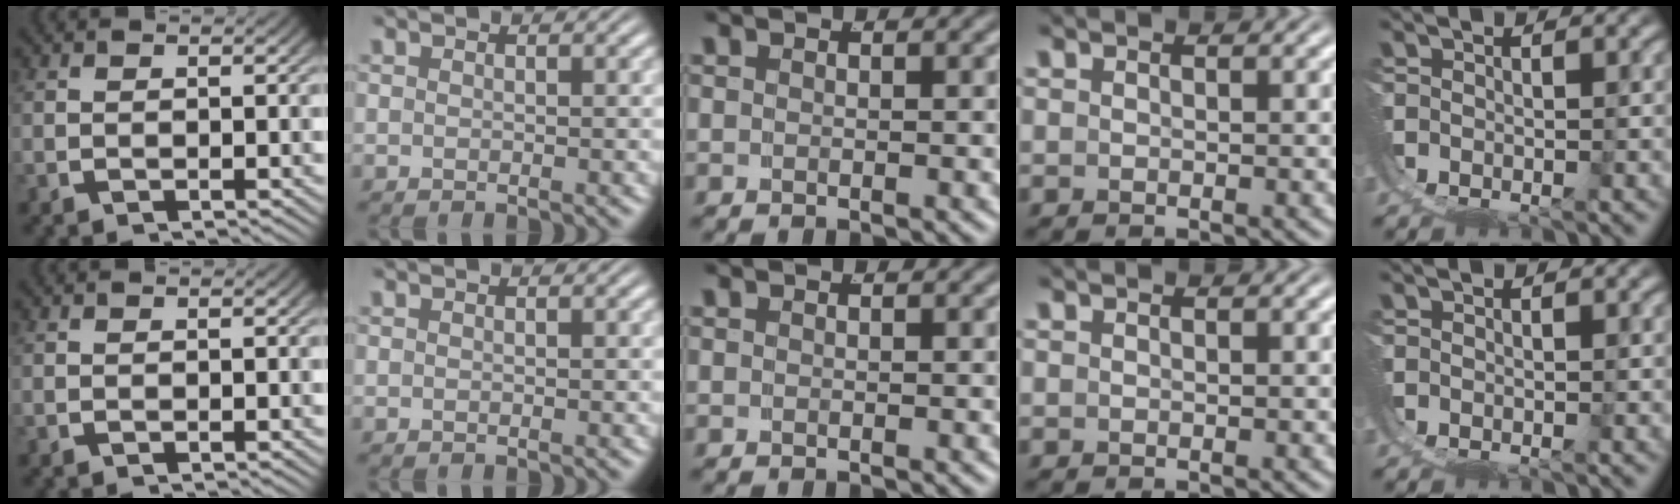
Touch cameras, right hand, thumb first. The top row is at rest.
{}